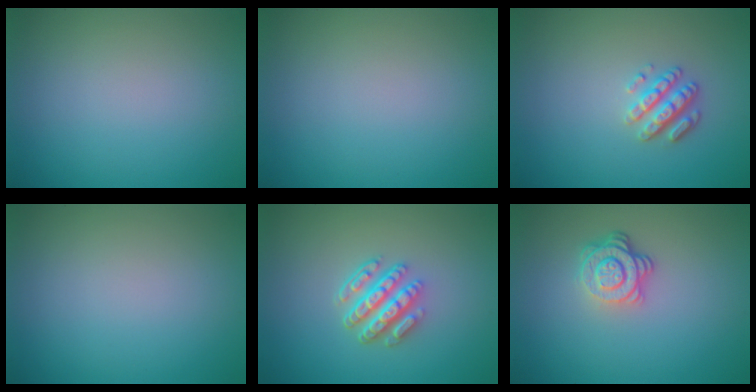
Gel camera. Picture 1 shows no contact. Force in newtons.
{"total": 0.0}
{"total": 2.8, "press": 2.5, "slide": 1.0}
{"total": 0.0}
{"total": 4.6, "press": 3.4, "slide": 3.0}
{"total": 3.7, "press": 2.7, "slide": 2.5}